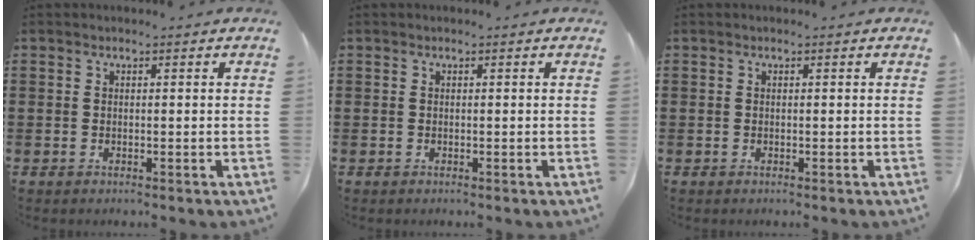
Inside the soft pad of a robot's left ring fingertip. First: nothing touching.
{"total": 0.0}
{"total": 0.0}